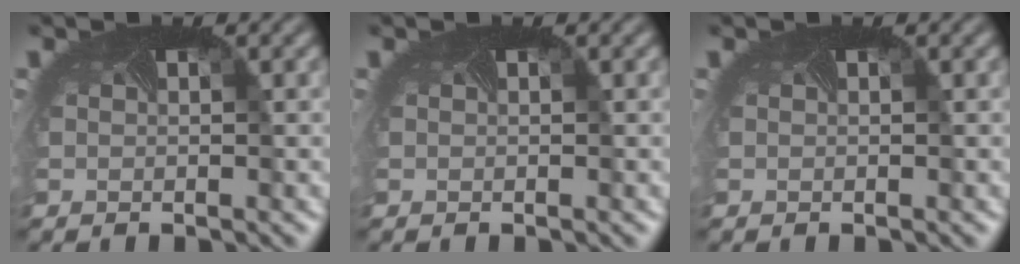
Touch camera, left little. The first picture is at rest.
{"total": 0.0}
{"total": 0.0}